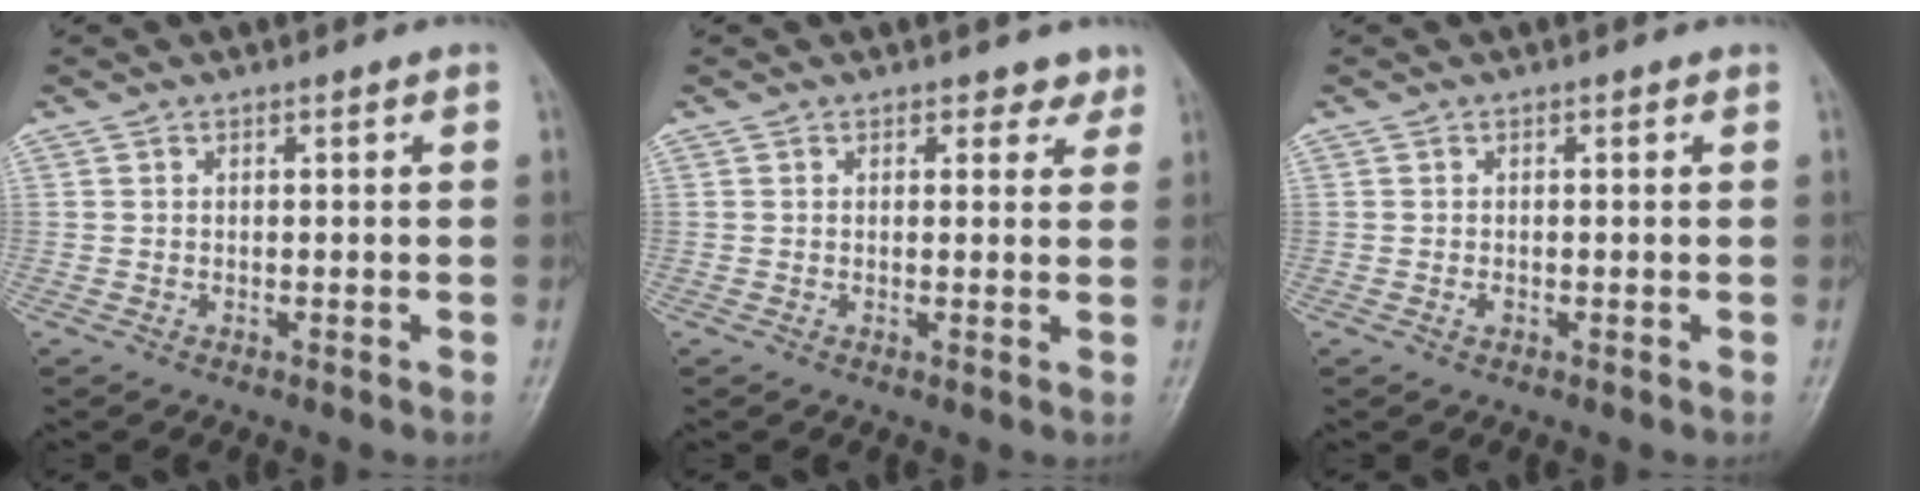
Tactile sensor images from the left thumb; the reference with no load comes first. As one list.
[{"total": 2.4, "force": [1.8, 1.6, 0.6], "torque": [0.018, -0.008, 0.016]}, {"total": 0.7, "force": [-0.2, 0.5, 0.5], "torque": [-0.007, -0.001, -0.005]}]